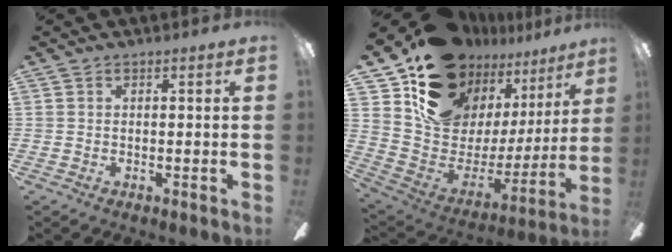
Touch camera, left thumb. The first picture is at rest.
{"total": 20.3, "force": [14.9, 11.7, 7.5], "torque": [-0.127, -0.097, 0.283]}